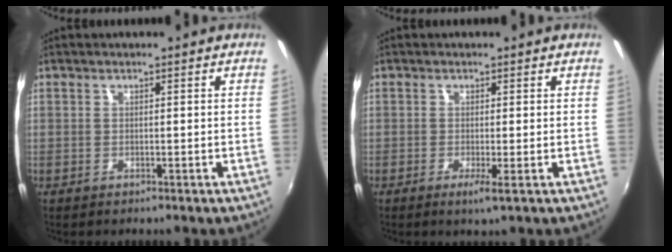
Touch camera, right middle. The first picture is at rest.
{"total": 1.8, "force": [-0.6, -0.4, 1.7], "torque": [-0.036, -0.006, -0.011]}